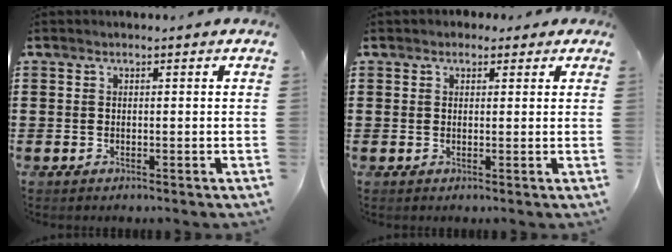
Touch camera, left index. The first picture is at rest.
{"total": 1.6, "force": [1.0, 1.2, 0.4], "torque": [-0.004, 0.005, 0.015]}